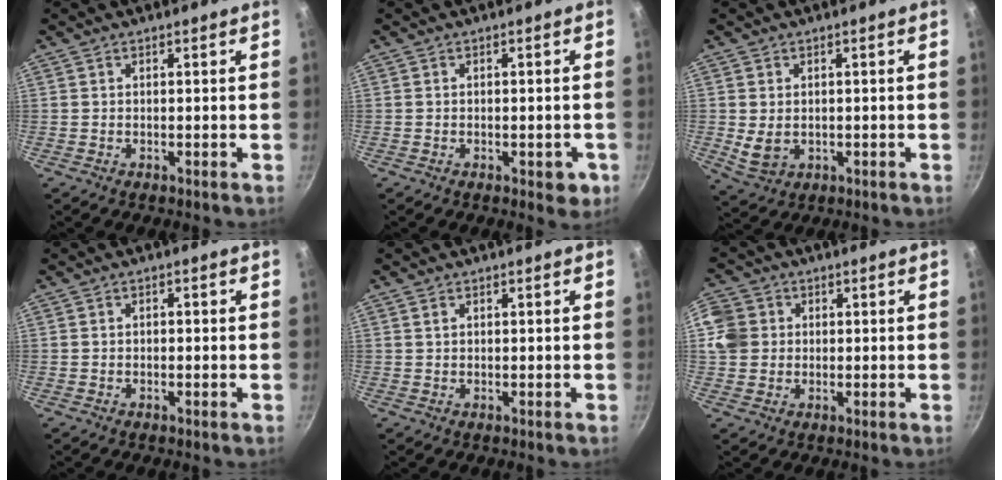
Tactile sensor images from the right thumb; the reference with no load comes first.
{"total": 3.8, "force": [-1.5, 2.1, 2.9], "torque": [-0.021, 0.006, -0.015]}
{"total": 4.9, "force": [-0.1, 3.7, 3.1], "torque": [-0.051, -0.005, 0.012]}
{"total": 0.8, "force": [-0.2, 0.6, 0.5], "torque": [-0.009, 0.006, -0.004]}
{"total": 1.0, "force": [0.5, 0.6, 0.5], "torque": [-0.009, 0.001, 0.011]}
{"total": 6.9, "force": [1.1, 6.3, 2.4], "torque": [-0.023, -0.001, 0.009]}